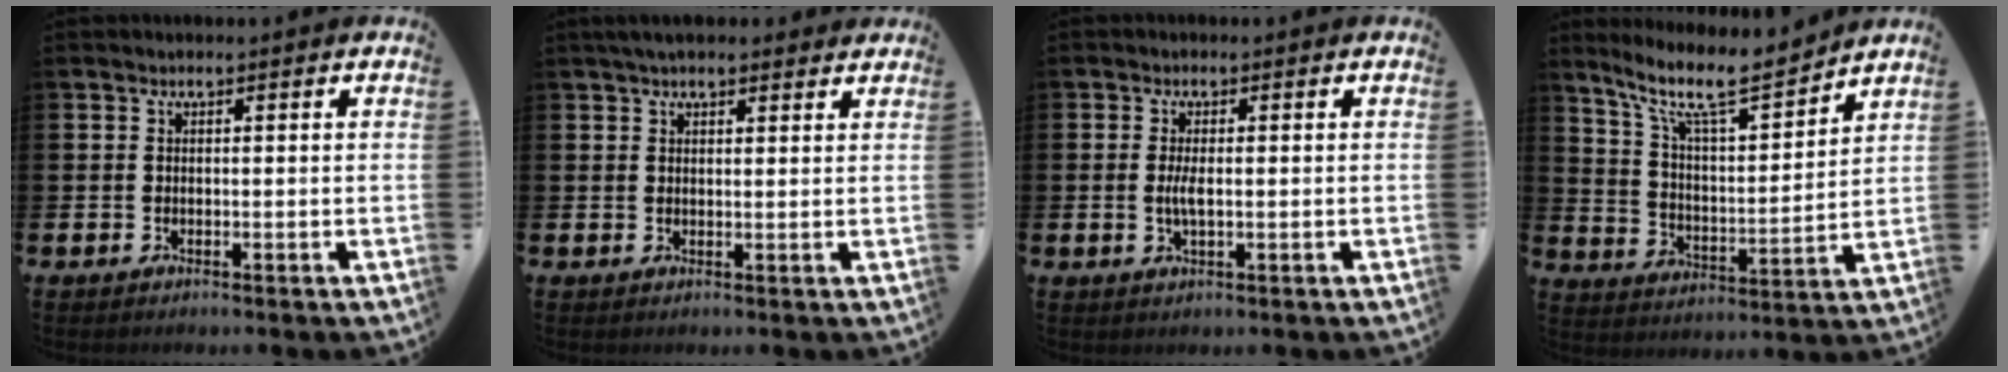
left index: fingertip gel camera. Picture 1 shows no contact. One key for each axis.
{"total": 2.9, "fx": 2.6, "fy": 0.8, "fz": 1.0, "tx": -0.024, "ty": -0.002, "tz": 0.047}
{"total": 2.3, "fx": -0.1, "fy": 0.7, "fz": 2.2, "tx": -0.039, "ty": -0.002, "tz": -0.003}
{"total": 10.9, "fx": 9.4, "fy": 1.9, "fz": 5.1, "tx": -0.127, "ty": -0.052, "tz": 0.164}